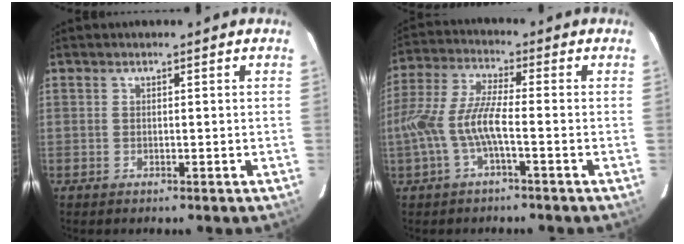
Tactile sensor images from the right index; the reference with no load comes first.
{"total": 9.4, "force": [-2.9, 1.6, 8.8], "torque": [-0.199, 0.001, -0.053]}